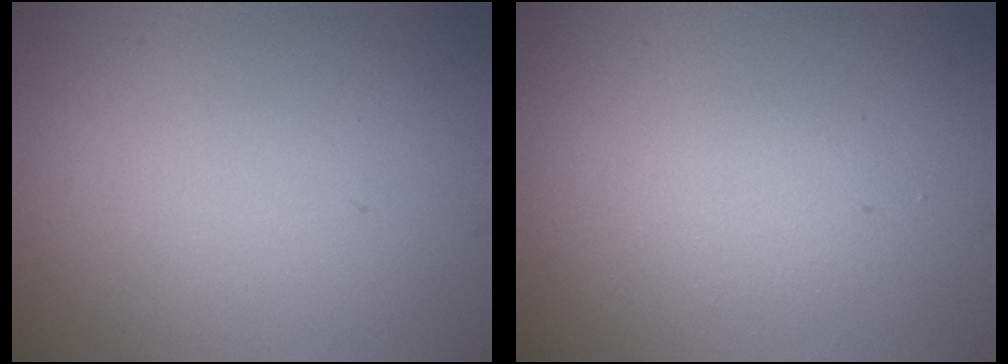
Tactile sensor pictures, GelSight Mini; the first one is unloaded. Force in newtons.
{"total": 1.5, "press": 1.5, "slide": 0.1}